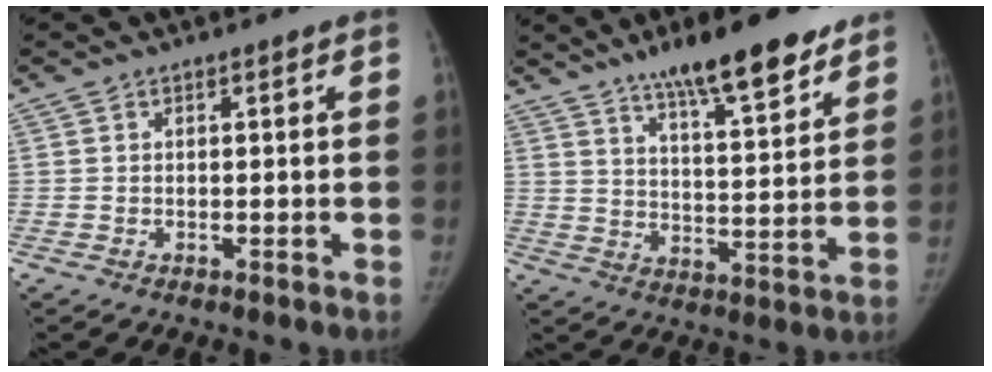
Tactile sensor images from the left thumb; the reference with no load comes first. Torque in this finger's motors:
{"motor_torque": [0.13, 0.06, 0.55, -0.49, 0.07]}